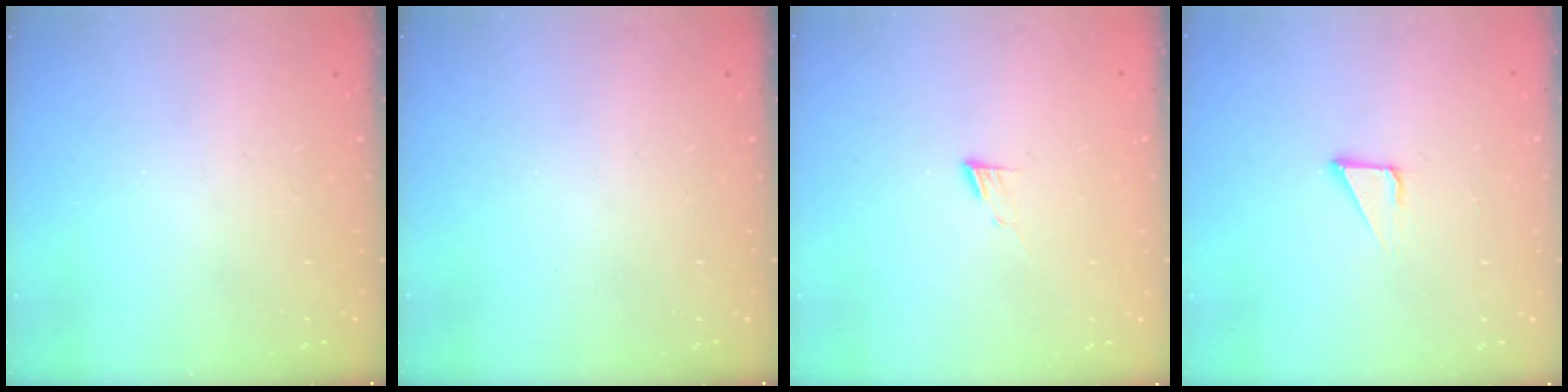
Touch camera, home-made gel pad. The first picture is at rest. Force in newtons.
{"total": 0.0}
{"total": 5.0, "press": 4.9, "slide": 0.5}
{"total": 3.2, "press": 3.2, "slide": 0.1}